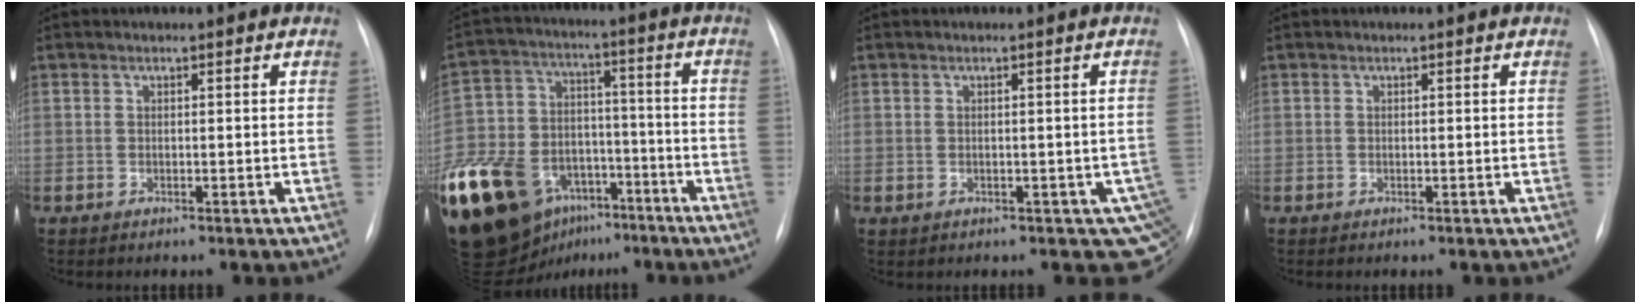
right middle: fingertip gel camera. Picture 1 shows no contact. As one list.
[{"total": 32.0, "force": [-17.6, 21.0, 16.7], "torque": [-0.455, 0.011, -0.293]}, {"total": 4.3, "force": [-1.0, 2.6, 3.3], "torque": [-0.025, 0.004, -0.002]}, {"total": 0.0}]